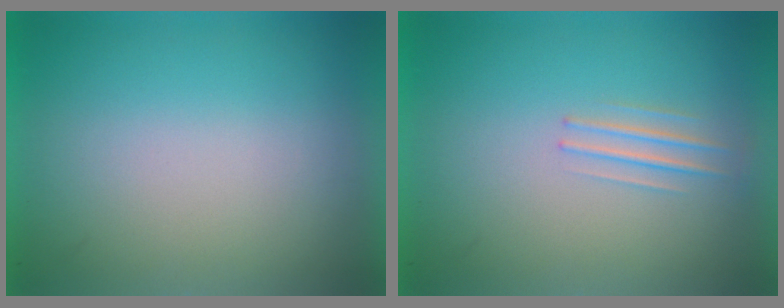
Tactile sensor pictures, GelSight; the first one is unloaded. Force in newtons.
{"total": 1.2}